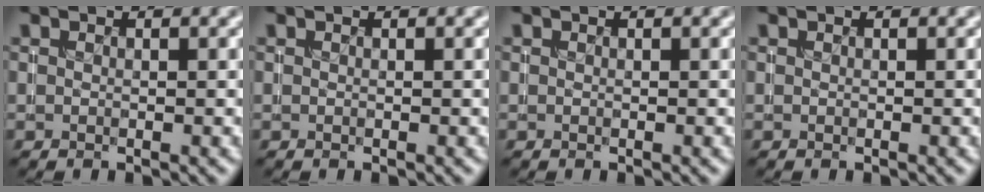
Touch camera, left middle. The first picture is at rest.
{"total": 0.0}
{"total": 0.0}
{"total": 0.0}